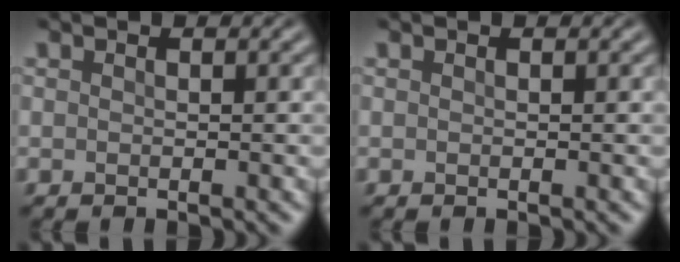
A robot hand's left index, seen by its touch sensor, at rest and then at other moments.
{"total": 0.0}